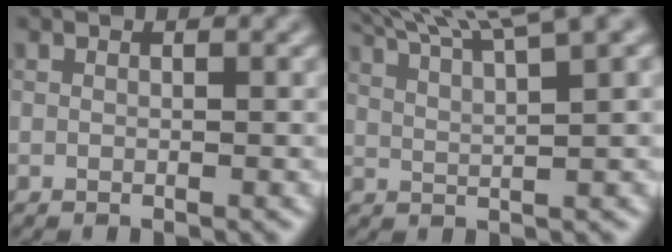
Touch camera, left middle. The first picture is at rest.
{"total": 9.0, "force": [6.9, 1.6, 5.5], "torque": [-0.073, 0.032, 0.073]}